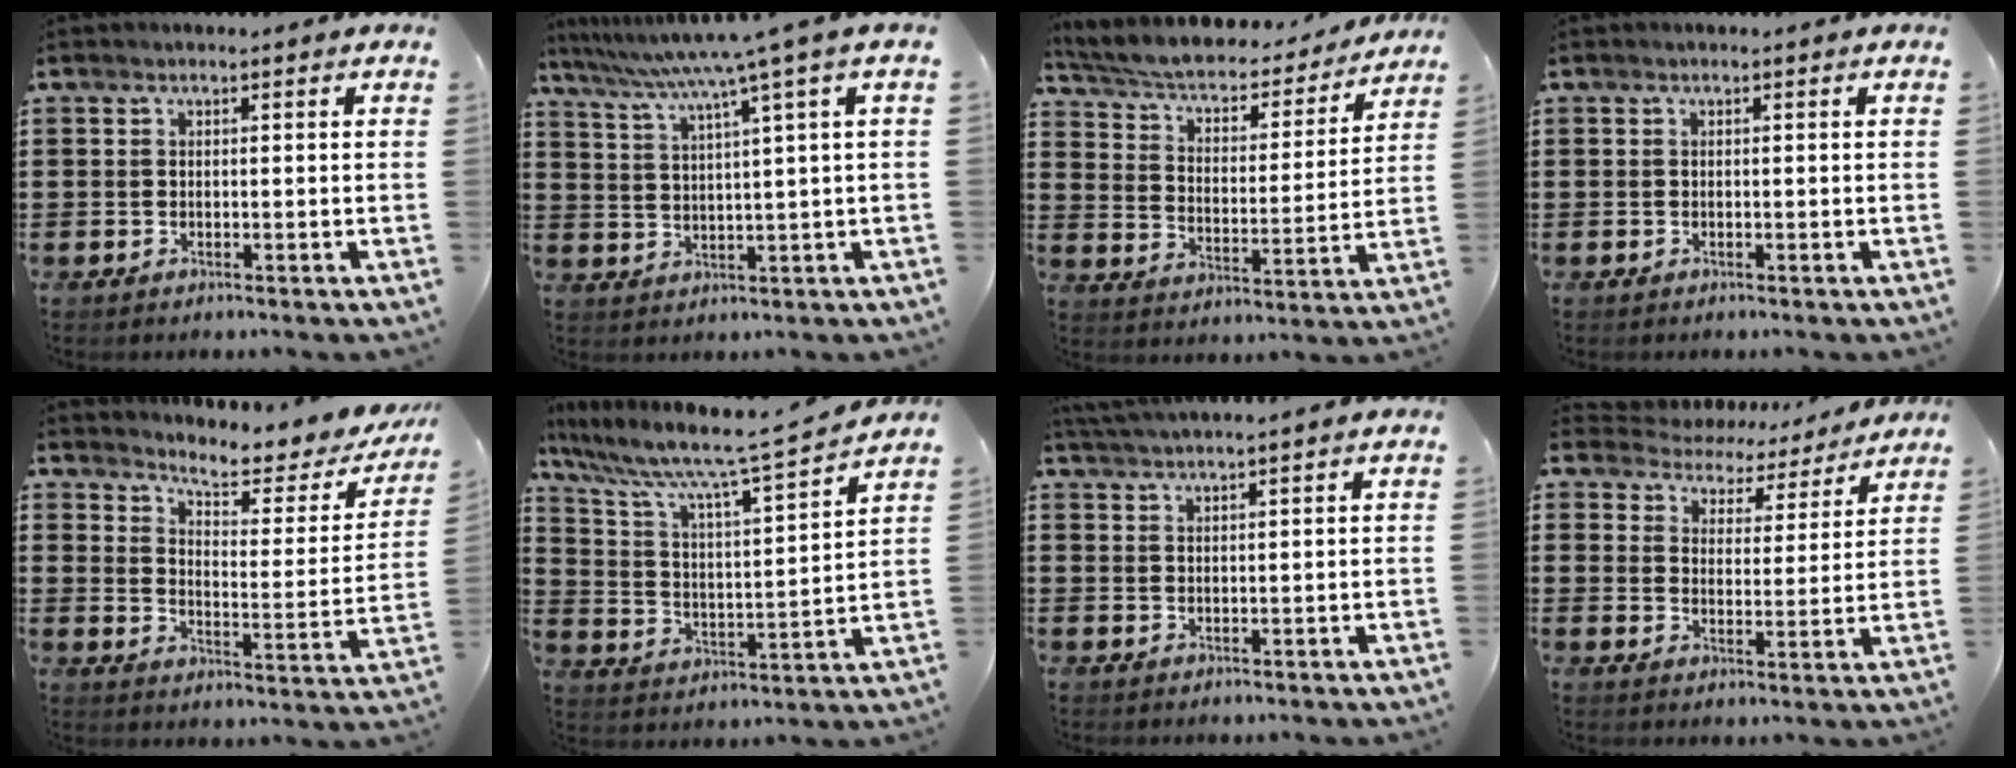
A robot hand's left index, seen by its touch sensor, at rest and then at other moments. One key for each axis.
{"total": 6.6, "fx": 4.2, "fy": -1.1, "fz": 4.9, "tx": -0.112, "ty": -0.033, "tz": 0.065}
{"total": 4.5, "fx": 4.0, "fy": 1.1, "fz": 1.9, "tx": -0.058, "ty": -0.031, "tz": 0.060}
{"total": 0.0}
{"total": 5.9, "fx": 5.2, "fy": 0.6, "fz": 2.8, "tx": -0.063, "ty": -0.041, "tz": 0.081}
{"total": 9.0, "fx": 7.7, "fy": 0.3, "fz": 4.6, "tx": -0.124, "ty": -0.056, "tz": 0.121}
{"total": 2.4, "fx": 2.3, "fy": -0.5, "fz": 0.4, "tx": -0.012, "ty": 0.000, "tz": 0.046}
{"total": 4.1, "fx": 4.0, "fy": 0.9, "fz": -0.4, "tx": -0.022, "ty": -0.031, "tz": 0.064}